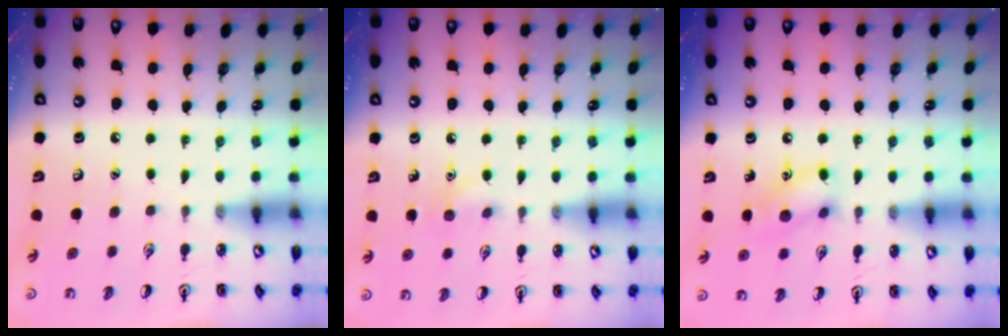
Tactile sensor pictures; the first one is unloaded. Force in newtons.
{"total": 5.7, "press": 5.5, "slide": 1.7}
{"total": 9.6, "press": 9.6, "slide": 1.1}